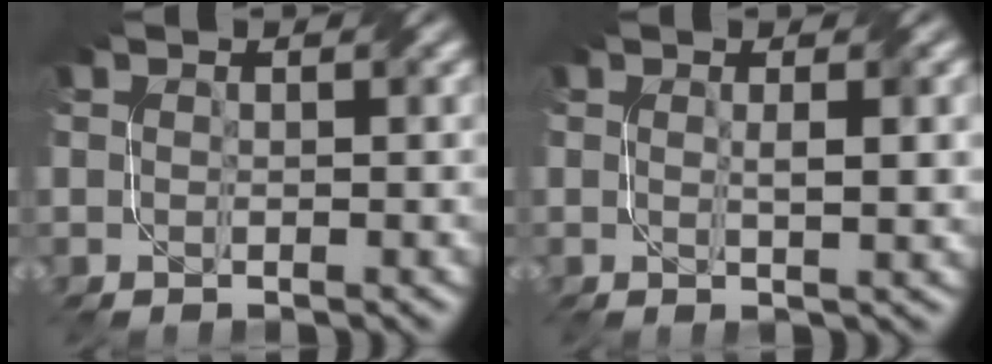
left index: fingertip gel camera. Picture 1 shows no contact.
{"total": 2.8, "force": [0.4, 0.5, 2.7], "torque": [-0.038, 0.002, 0.006]}